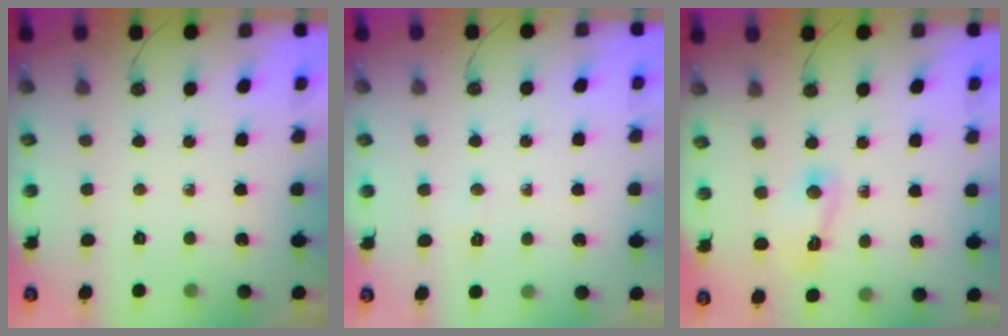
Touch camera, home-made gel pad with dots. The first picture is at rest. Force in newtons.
{"total": 18.8, "press": 4.8, "slide": 18.1}
{"total": 3.0, "press": 3.0, "slide": 0.3}